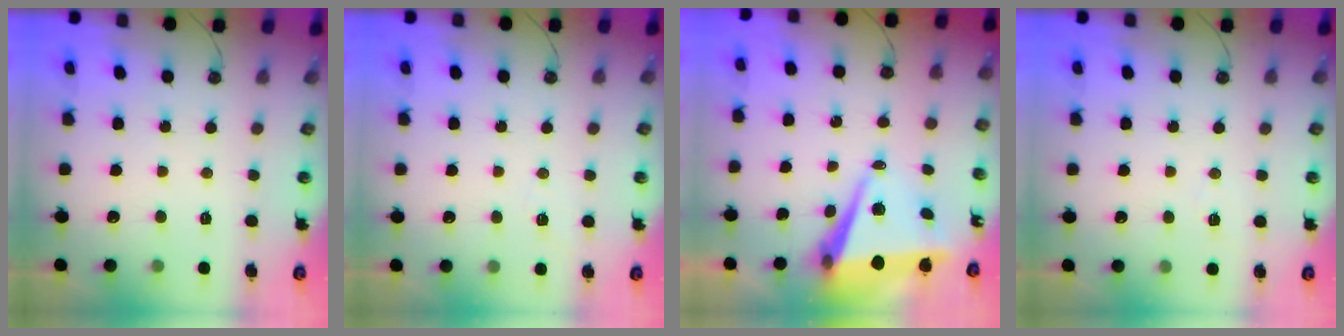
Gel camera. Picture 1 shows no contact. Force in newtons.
{"total": 3.1, "press": 2.0, "slide": 2.3}
{"total": 8.7, "press": 7.5, "slide": 4.3}
{"total": 5.1, "press": 3.8, "slide": 3.4}